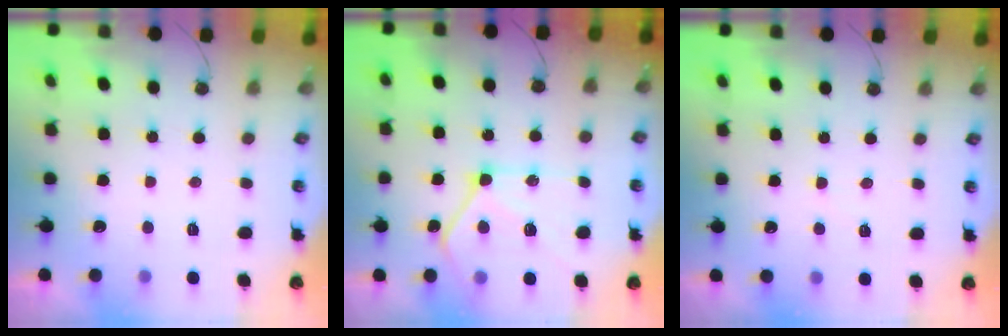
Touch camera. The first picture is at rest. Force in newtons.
{"total": 15.6, "press": 15.6, "slide": 1.6}
{"total": 3.0, "press": 3.0, "slide": 0.5}